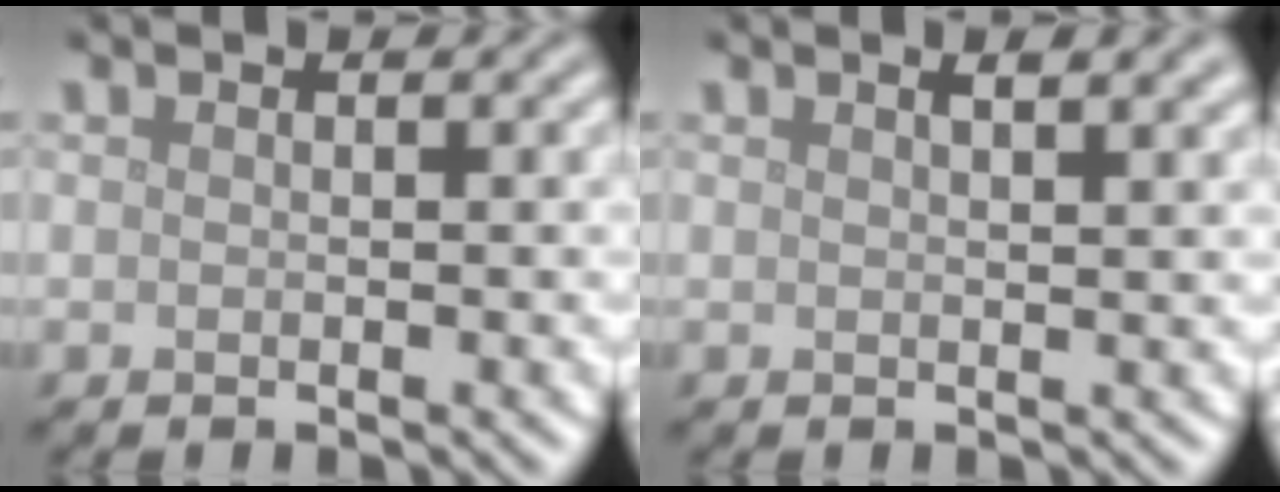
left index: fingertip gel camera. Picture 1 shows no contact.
{"total": 2.7, "force": [1.5, 1.0, 2.0], "torque": [-0.012, 0.010, 0.008]}